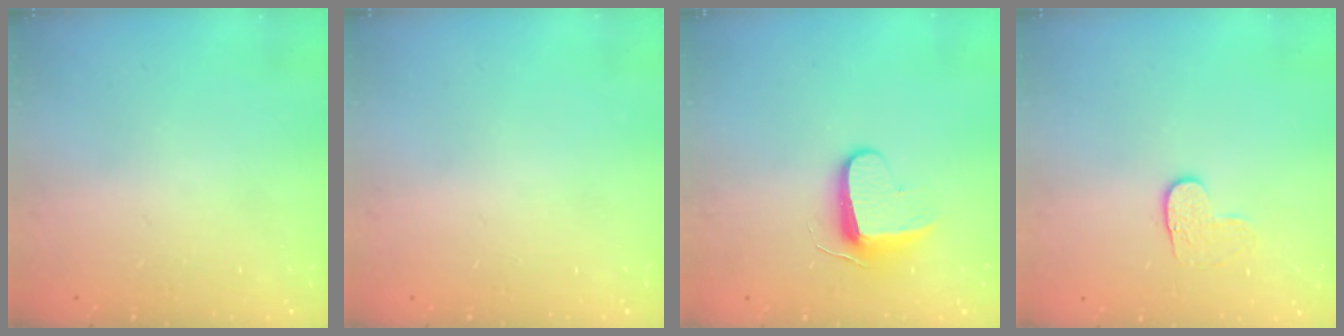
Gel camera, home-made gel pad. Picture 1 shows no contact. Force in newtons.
{"total": 0.0}
{"total": 8.7, "press": 8.7, "slide": 0.7}
{"total": 4.0, "press": 4.0, "slide": 0.4}